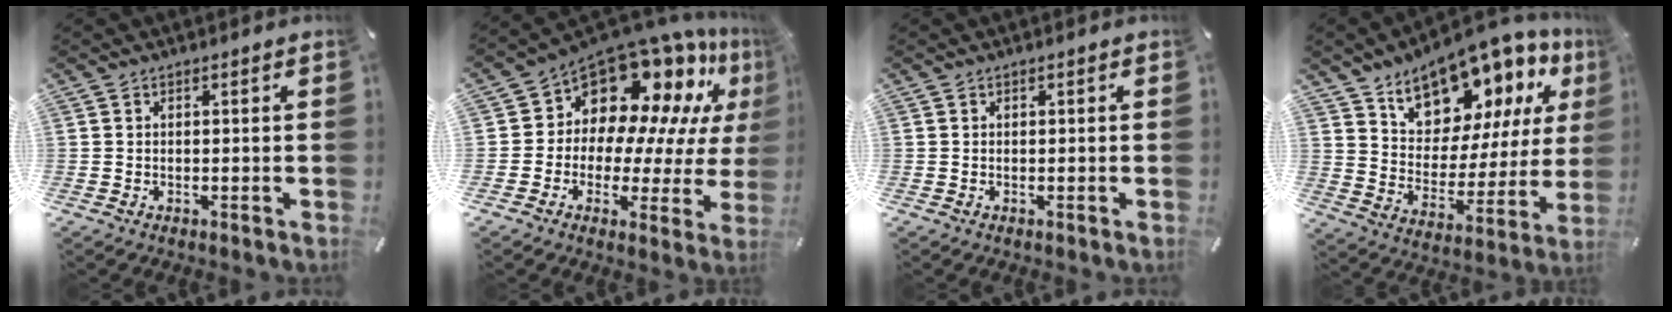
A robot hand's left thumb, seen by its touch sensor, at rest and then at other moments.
{"total": 15.1, "force": [11.2, 8.5, 5.5], "torque": [-0.102, -0.107, 0.194]}
{"total": 0.0}
{"total": 14.0, "force": [11.9, 6.6, 3.1], "torque": [-0.050, -0.125, 0.207]}